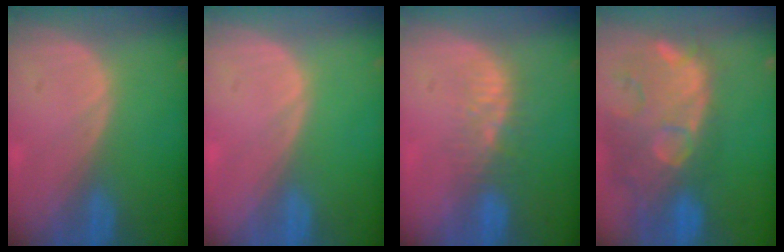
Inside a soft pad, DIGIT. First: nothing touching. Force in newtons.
{"total": 0.0}
{"total": 4.9, "press": 4.3, "slide": 2.2}
{"total": 14.5, "press": 11.7, "slide": 8.5}